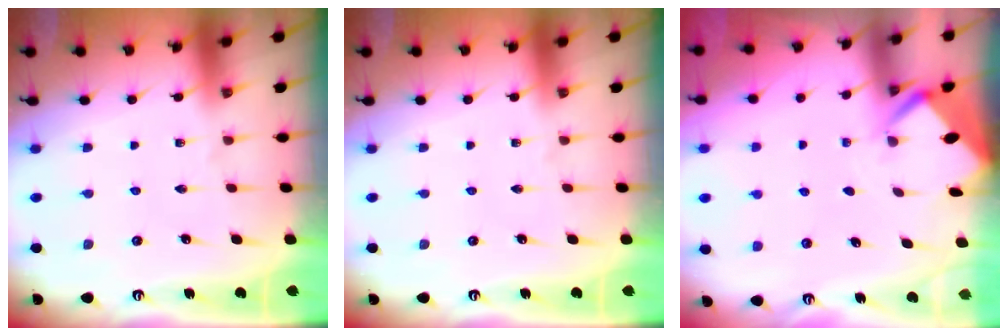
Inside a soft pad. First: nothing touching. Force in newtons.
{"total": 0.0}
{"total": 2.9, "press": 2.9, "slide": 0.4}